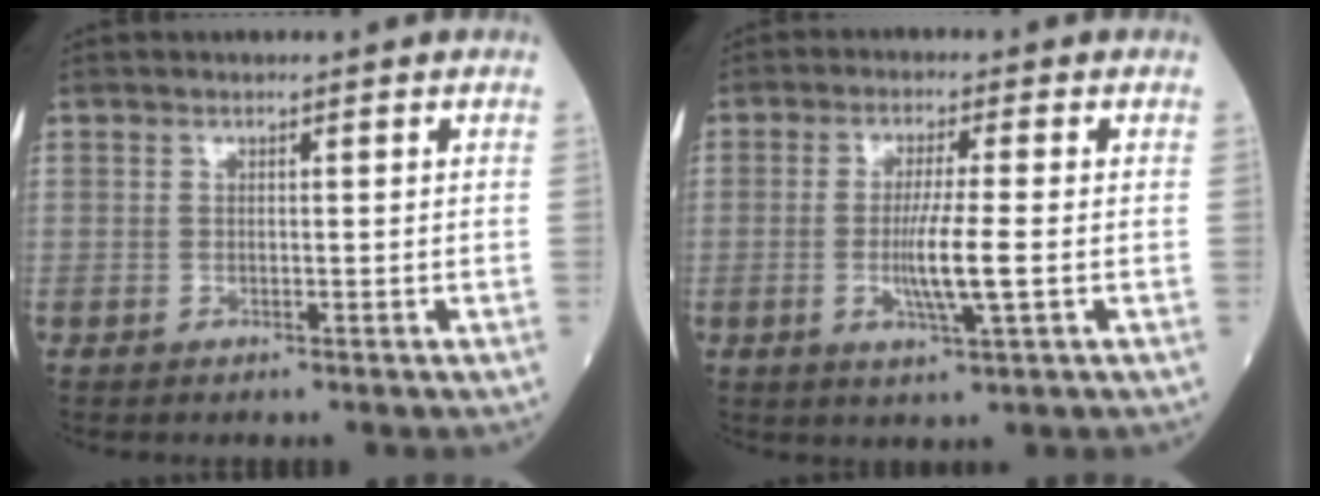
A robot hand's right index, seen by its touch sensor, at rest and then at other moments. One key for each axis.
{"total": 6.4, "fx": -1.1, "fy": -0.3, "fz": 6.3, "tx": -0.116, "ty": -0.011, "tz": -0.021}